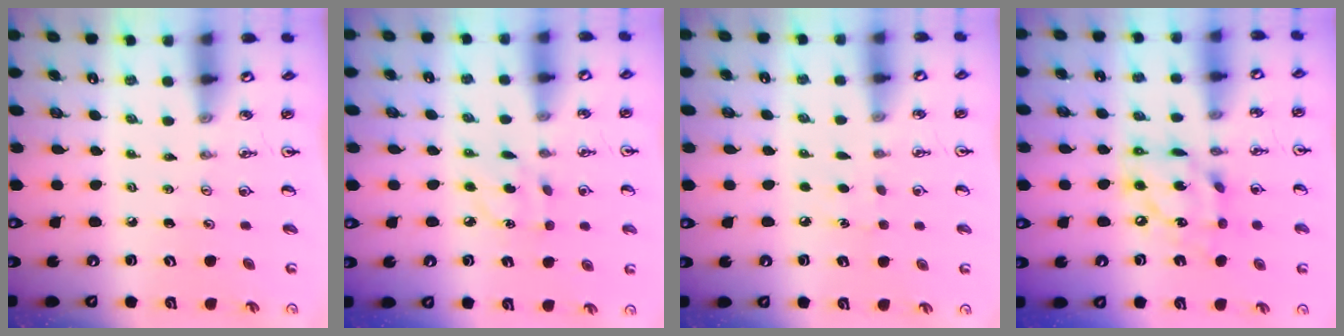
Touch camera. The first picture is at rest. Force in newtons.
{"total": 4.5, "press": 4.5, "slide": 0.6}
{"total": 5.8, "press": 5.8, "slide": 0.7}
{"total": 13.7, "press": 13.6, "slide": 1.5}